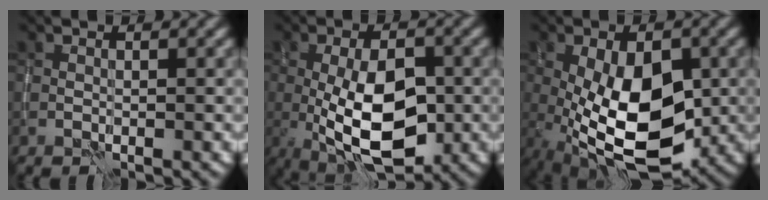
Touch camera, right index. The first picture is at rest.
{"total": 9.5, "force": [-2.2, 4.2, 8.2], "torque": [-0.151, -0.003, -0.039]}
{"total": 10.4, "force": [-1.4, 5.3, 8.8], "torque": [-0.169, -0.020, -0.015]}